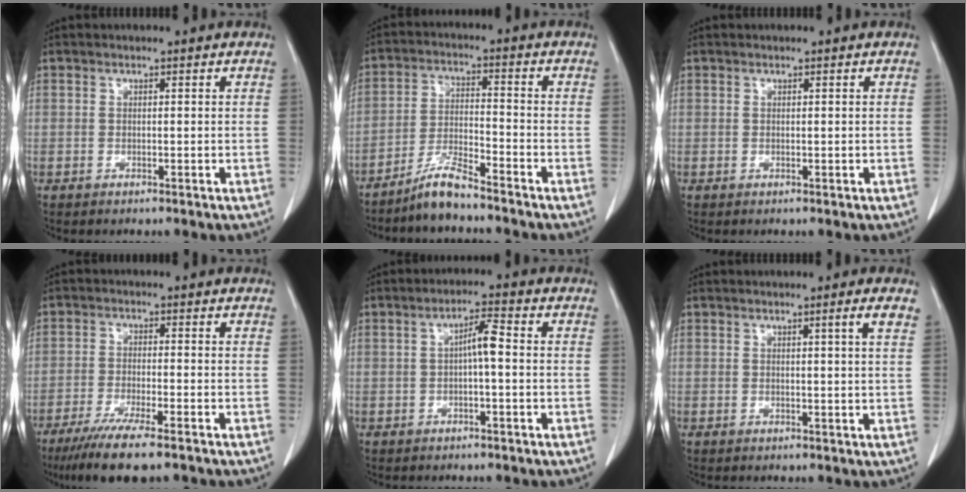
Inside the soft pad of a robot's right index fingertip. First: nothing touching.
{"total": 6.1, "force": [-5.3, 0.2, 2.9], "torque": [-0.059, -0.016, -0.104]}
{"total": 0.0}
{"total": 9.2, "force": [-6.7, 0.4, 6.2], "torque": [-0.102, -0.023, -0.109]}
{"total": 3.7, "force": [-0.2, 0.4, 3.7], "torque": [-0.063, 0.010, -0.003]}
{"total": 2.2, "force": [1.2, -0.5, 1.8], "torque": [-0.024, -0.004, 0.016]}